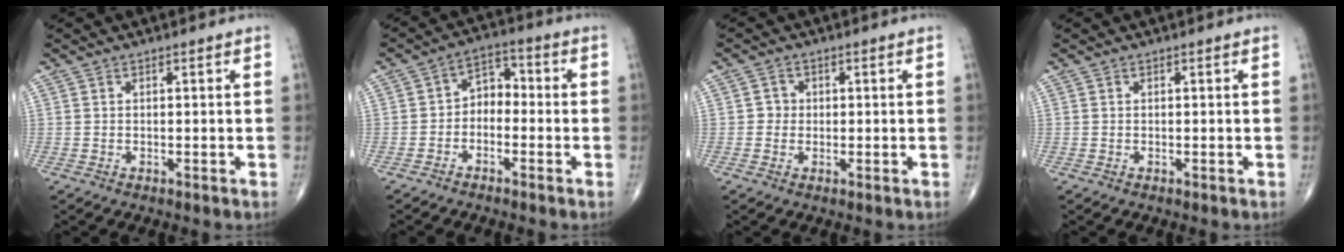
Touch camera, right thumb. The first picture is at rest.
{"total": 5.5, "force": [-1.4, 4.0, 3.5], "torque": [-0.034, 0.035, -0.041]}
{"total": 2.1, "force": [0.0, 2.0, 0.5], "torque": [0.004, 0.006, -0.004]}
{"total": 0.0}